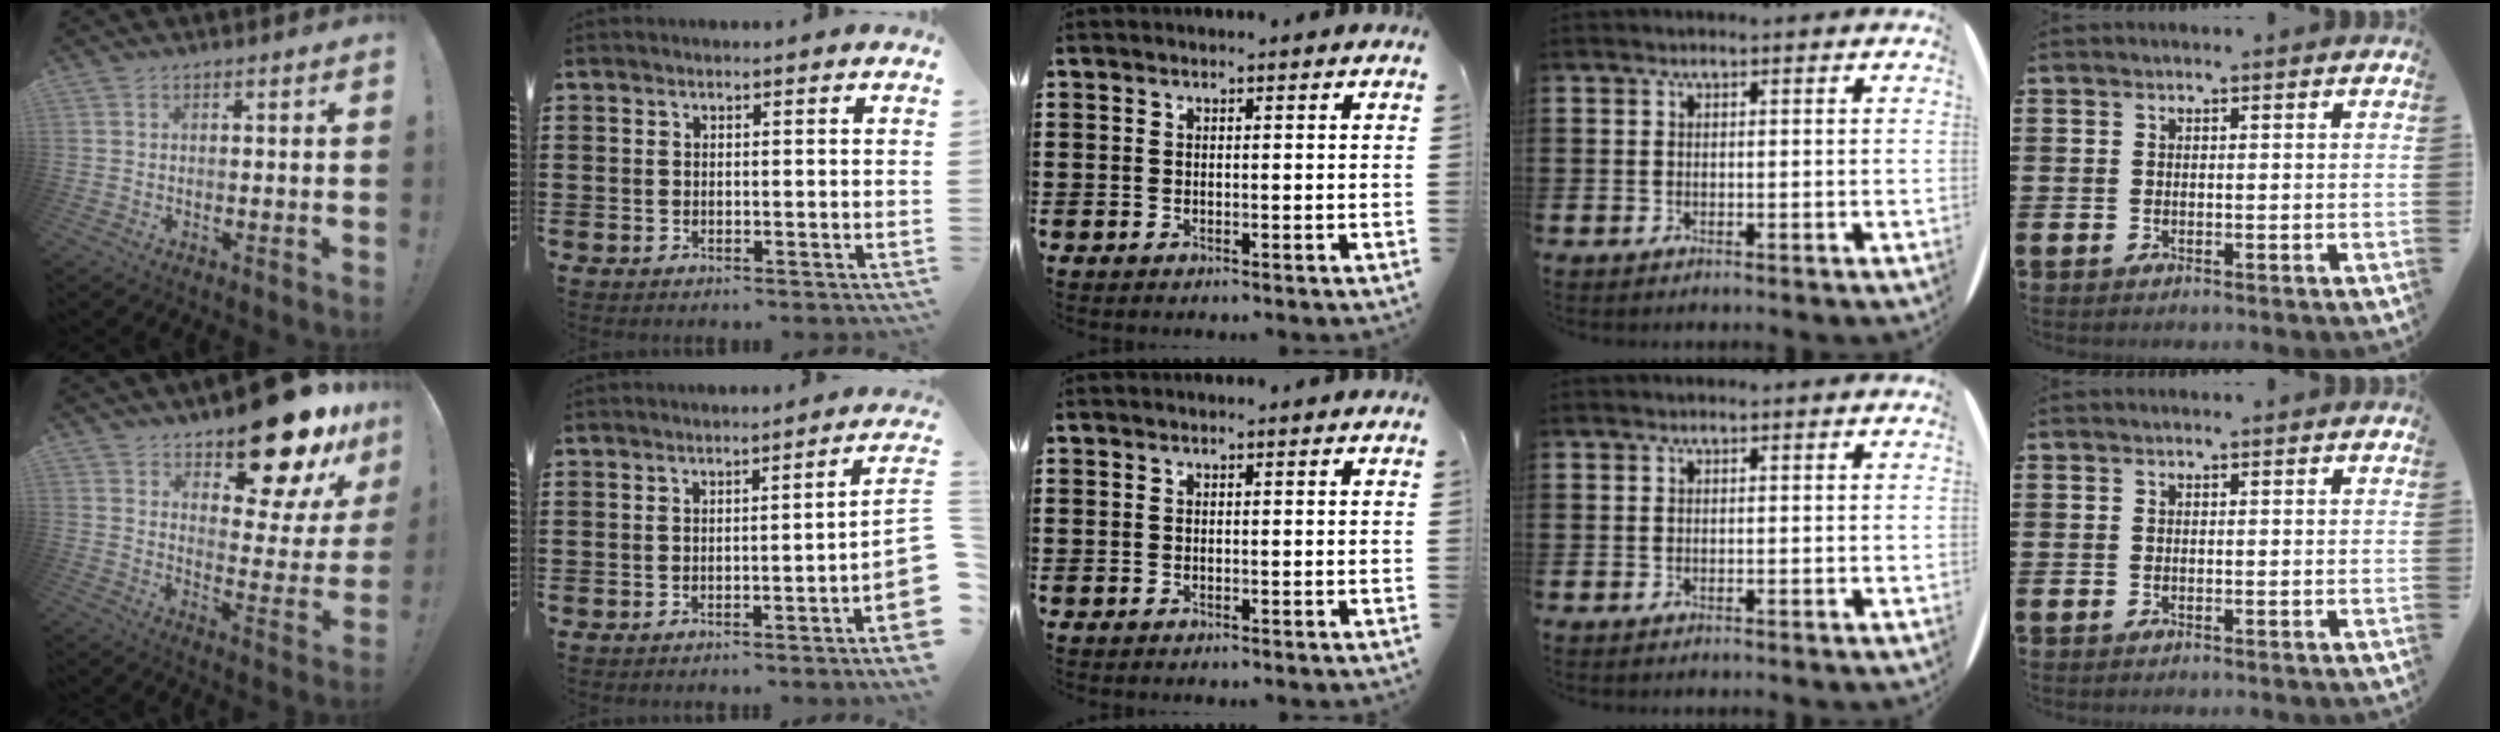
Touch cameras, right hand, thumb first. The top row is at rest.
{"thumb": {"total": 18.3, "force": [14.6, 6.6, 9.0], "torque": [-0.104, -0.120, 0.244]}, "index": {"total": 4.0, "force": [-2.0, -0.1, 3.5], "torque": [-0.054, -0.010, -0.033]}}